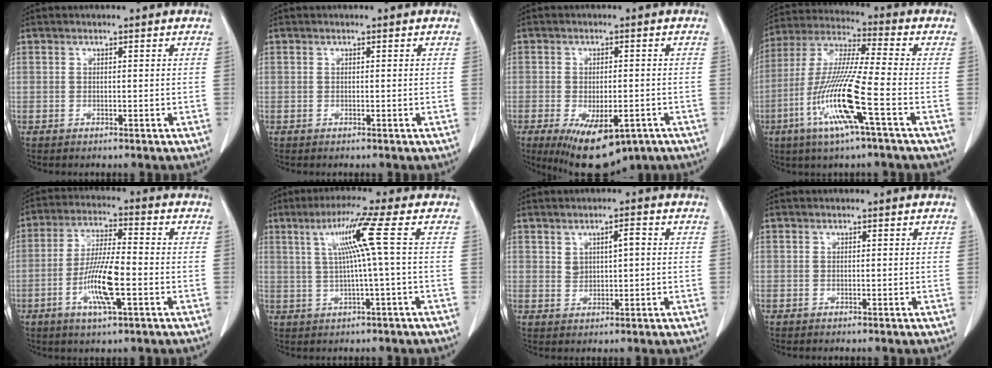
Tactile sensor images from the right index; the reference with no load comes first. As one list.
[{"total": 0.0}, {"total": 13.0, "force": [-7.0, 5.6, 9.4], "torque": [-0.159, -0.019, -0.093]}, {"total": 14.6, "force": [-5.2, -0.3, 13.6], "torque": [-0.283, -0.013, -0.108]}, {"total": 10.2, "force": [-3.2, 1.4, 9.6], "torque": [-0.187, -0.007, -0.063]}, {"total": 7.3, "force": [1.6, -1.9, 6.8], "torque": [-0.126, 0.015, 0.038]}, {"total": 3.2, "force": [1.0, 1.4, 2.7], "torque": [-0.044, 0.005, 0.021]}, {"total": 0.0}]